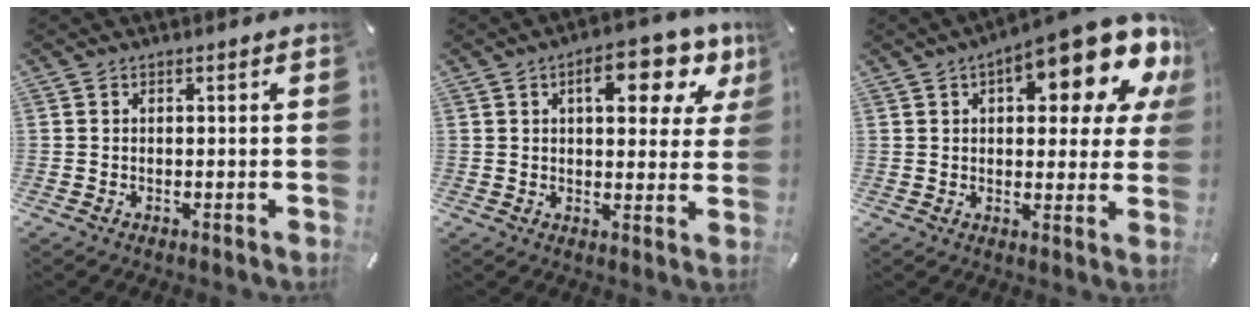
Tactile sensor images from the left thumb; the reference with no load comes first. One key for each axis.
{"total": 11.5, "fx": 5.0, "fy": 5.3, "fz": 8.9, "tx": -0.107, "ty": -0.014, "tz": 0.076}
{"total": 16.6, "fx": 9.2, "fy": 6.5, "fz": 12.1, "tx": -0.149, "ty": -0.062, "tz": 0.147}